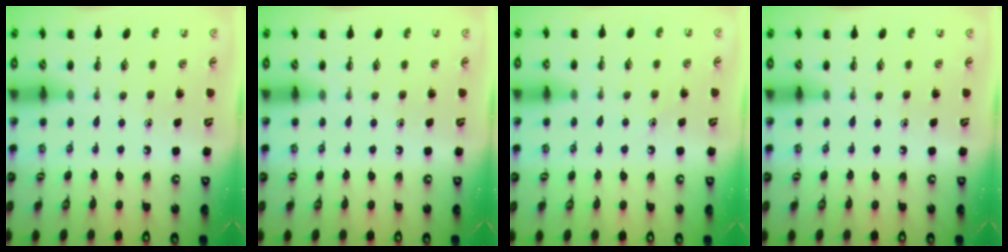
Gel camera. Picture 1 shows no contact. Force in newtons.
{"total": 0.0}
{"total": 5.8, "press": 5.6, "slide": 1.7}
{"total": 0.0}